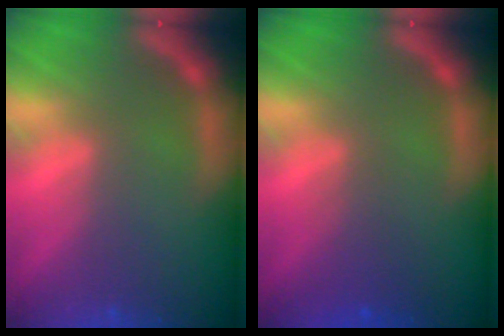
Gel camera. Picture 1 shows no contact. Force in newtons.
{"total": 2.0}